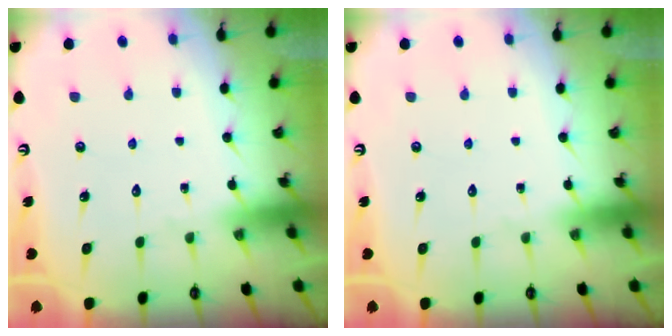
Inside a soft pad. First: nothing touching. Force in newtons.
{"total": 0.0}